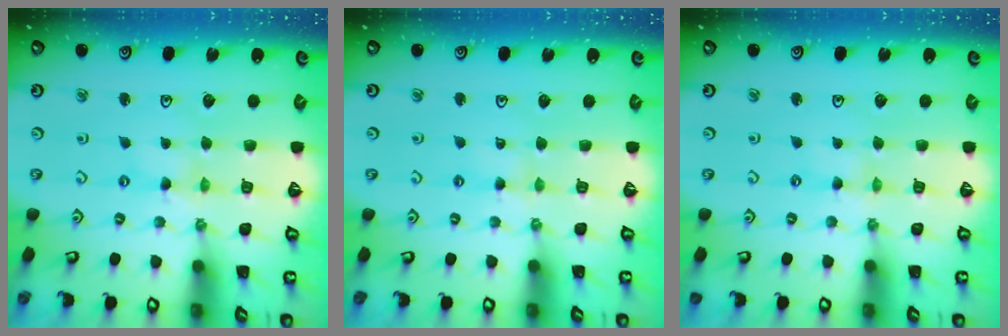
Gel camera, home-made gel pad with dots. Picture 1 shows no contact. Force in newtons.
{"total": 2.6, "press": 2.6, "slide": 0.3}
{"total": 1.1, "press": 1.1, "slide": 0.2}